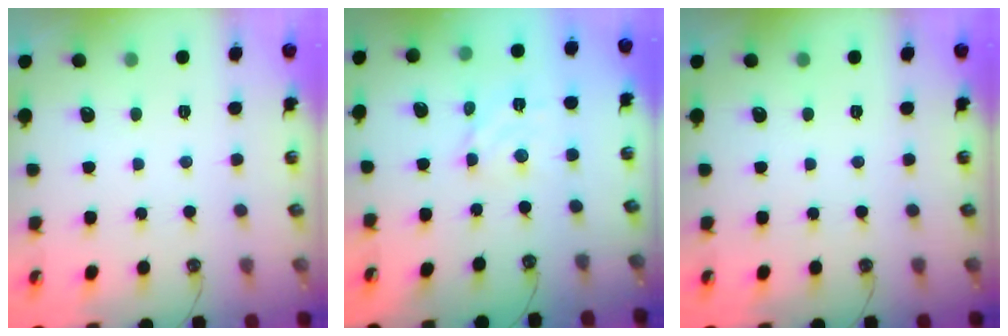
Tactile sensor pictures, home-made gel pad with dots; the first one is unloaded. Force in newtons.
{"total": 4.4, "press": 4.4, "slide": 0.7}
{"total": 0.0}